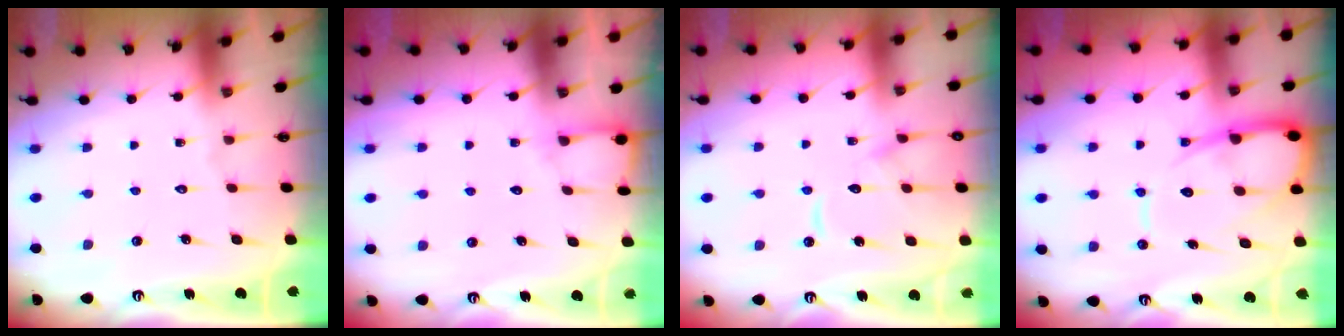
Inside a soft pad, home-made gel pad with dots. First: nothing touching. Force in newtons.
{"total": 5.8, "press": 5.8, "slide": 0.5}
{"total": 11.2, "press": 11.2, "slide": 1.2}
{"total": 11.5, "press": 11.4, "slide": 1.4}